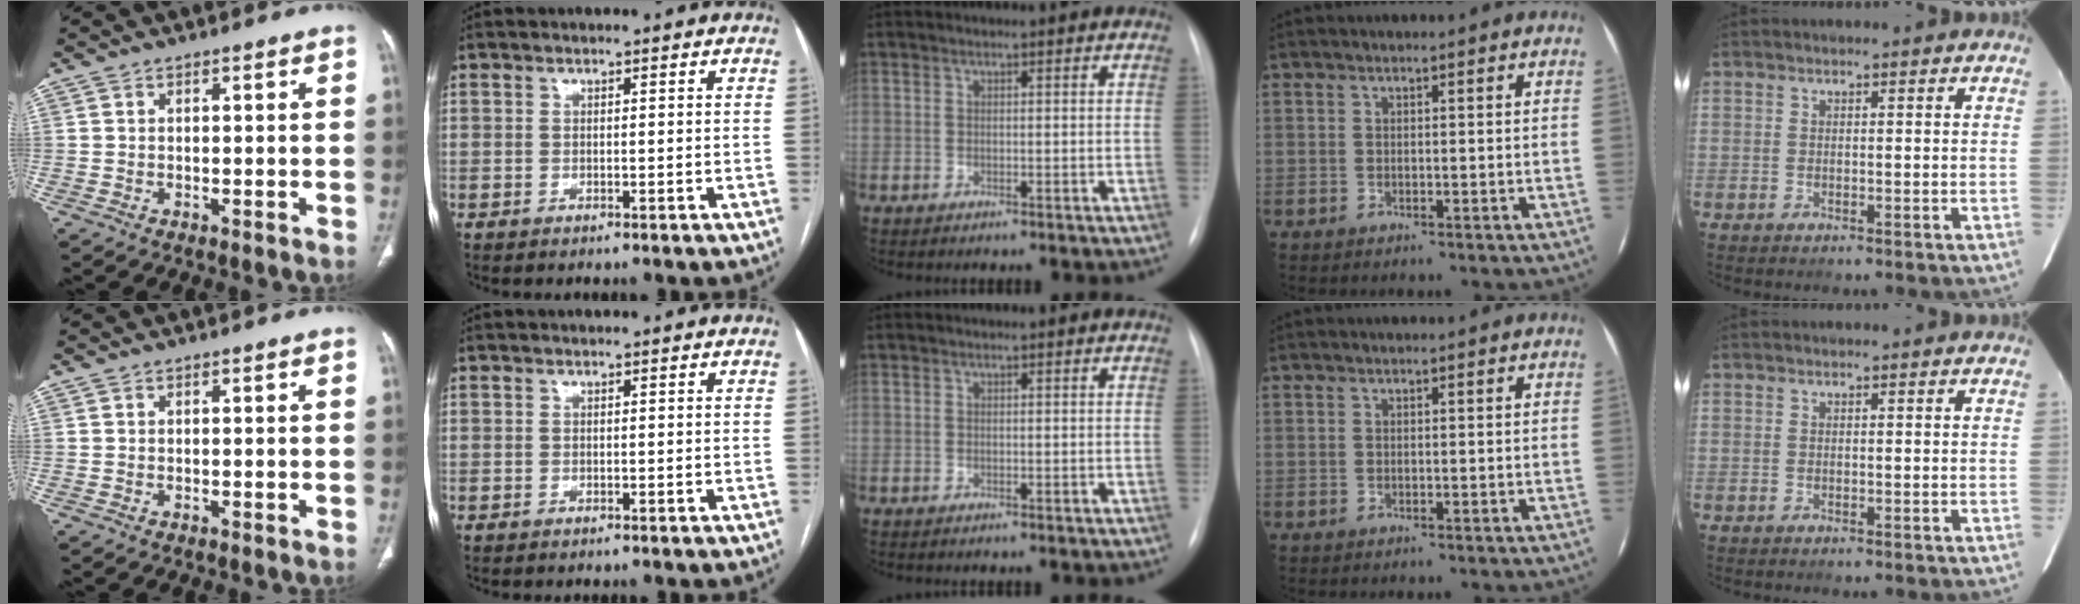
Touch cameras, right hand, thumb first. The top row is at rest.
{}